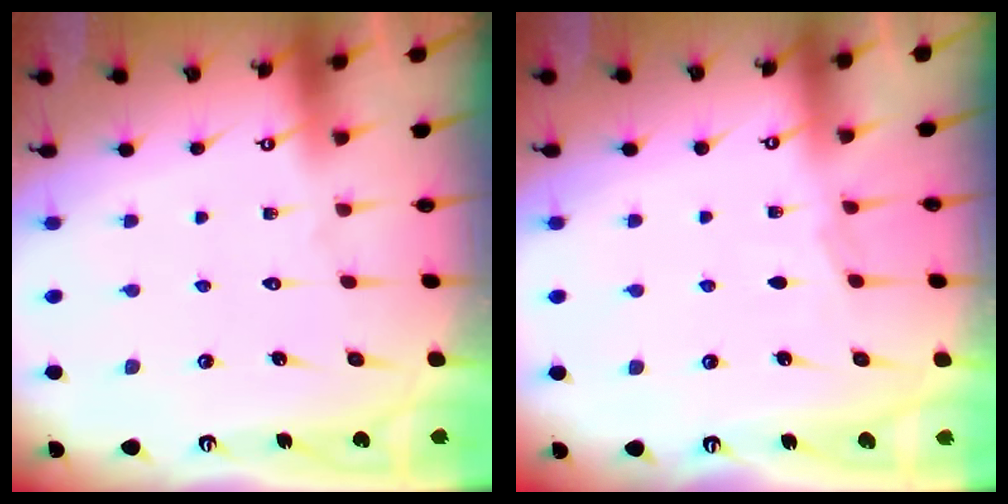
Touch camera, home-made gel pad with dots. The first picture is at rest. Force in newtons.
{"total": 3.2, "press": 3.1, "slide": 0.4}